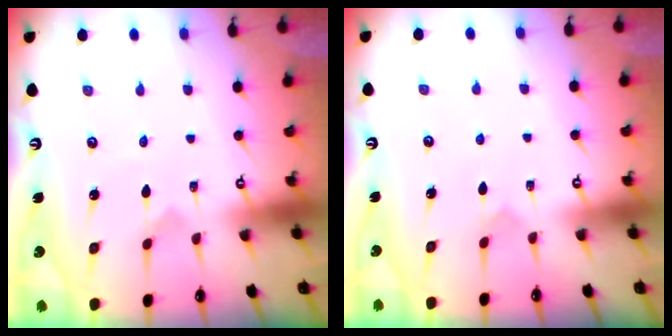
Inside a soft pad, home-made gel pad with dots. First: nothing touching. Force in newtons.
{"total": 3.6, "press": 3.6, "slide": 0.4}